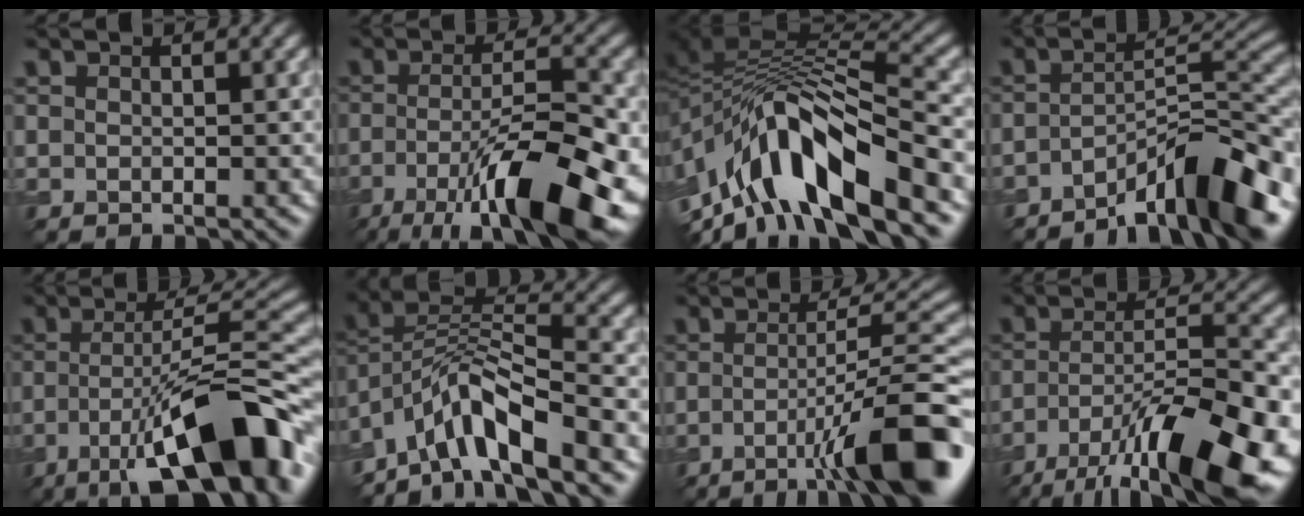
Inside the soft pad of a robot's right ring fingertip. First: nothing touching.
{"total": 12.3, "force": [-5.6, 3.6, 10.4], "torque": [-0.182, -0.006, -0.083]}
{"total": 11.5, "force": [-5.0, 4.7, 9.2], "torque": [-0.165, 0.017, -0.076]}
{"total": 9.4, "force": [-6.0, 1.9, 6.9], "torque": [-0.095, 0.019, -0.100]}
{"total": 12.5, "force": [-5.6, 3.1, 10.8], "torque": [-0.170, 0.006, -0.084]}
{"total": 7.9, "force": [-5.8, 2.3, 4.9], "torque": [-0.078, 0.015, -0.113]}
{"total": 10.7, "force": [-4.5, 1.7, 9.5], "torque": [-0.126, 0.014, -0.067]}
{"total": 14.7, "force": [-9.3, 4.6, 10.5], "torque": [-0.190, -0.005, -0.129]}